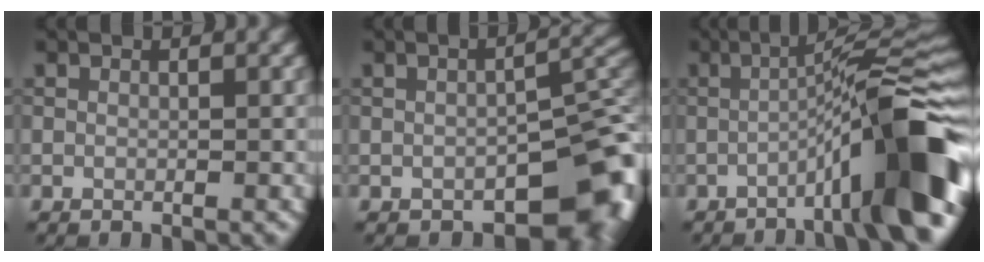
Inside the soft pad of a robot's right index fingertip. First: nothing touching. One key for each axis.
{"total": 8.5, "fx": -3.9, "fy": 4.8, "fz": 5.9, "tx": -0.051, "ty": -0.018, "tz": -0.042}
{"total": 11.8, "fx": -4.7, "fy": 1.4, "fz": 10.8, "tx": -0.140, "ty": 0.024, "tz": -0.080}